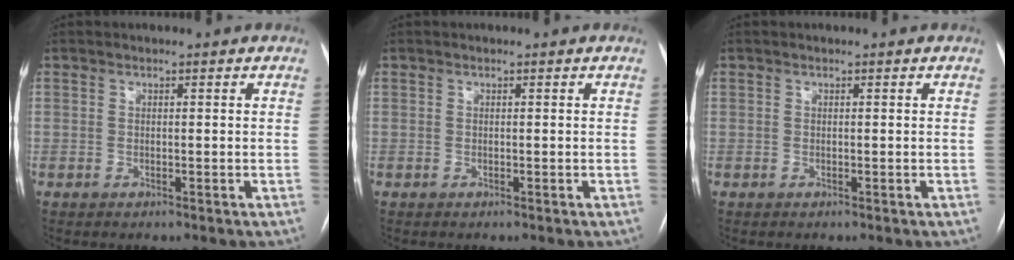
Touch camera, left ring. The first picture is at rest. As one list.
[{"total": 0.0}, {"total": 0.0}]